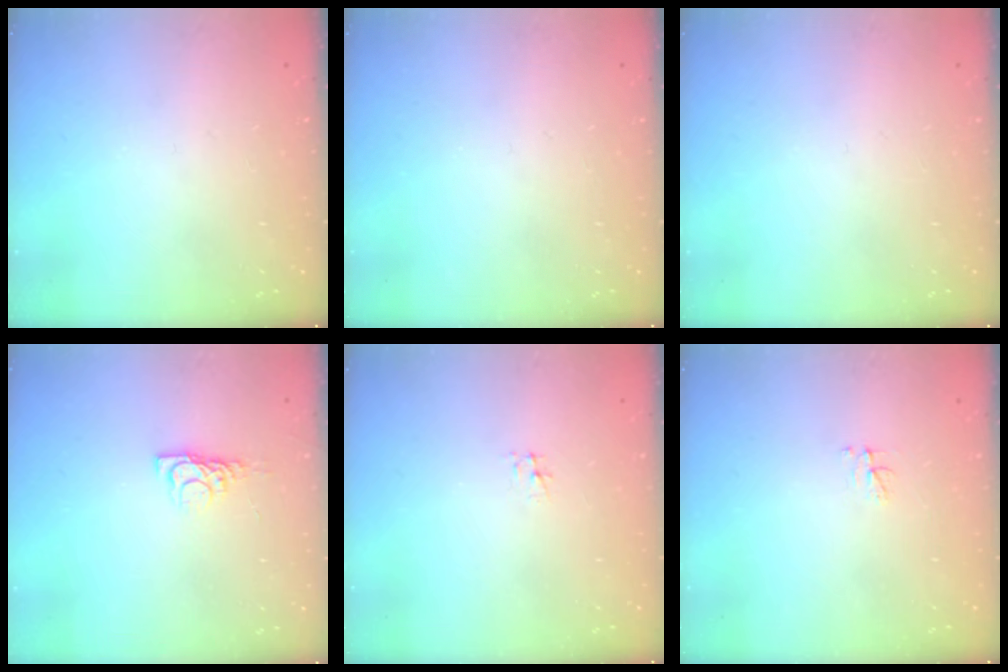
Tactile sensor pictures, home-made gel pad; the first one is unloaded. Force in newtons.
{"total": 0.0}
{"total": 0.0}
{"total": 5.4, "press": 5.4, "slide": 0.6}
{"total": 2.3, "press": 2.3, "slide": 0.3}
{"total": 2.9, "press": 2.9, "slide": 0.4}